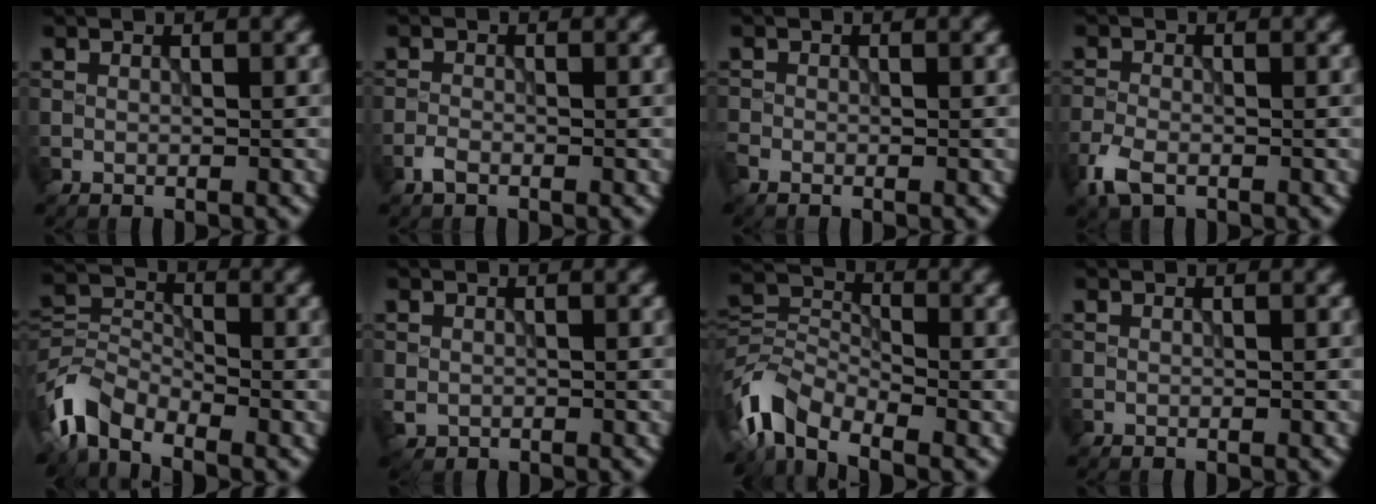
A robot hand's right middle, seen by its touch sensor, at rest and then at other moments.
{"total": 1.1, "force": [-0.8, 0.4, 0.6], "torque": [-0.014, 0.001, -0.020]}
{"total": 1.1, "force": [-0.9, 0.5, 0.4], "torque": [-0.010, -0.004, -0.023]}
{"total": 3.0, "force": [-1.9, 1.5, 1.8], "torque": [-0.047, -0.005, -0.048]}
{"total": 5.6, "force": [-4.0, 2.7, 2.9], "torque": [-0.057, -0.002, -0.097]}
{"total": 1.1, "force": [-0.2, 1.0, 0.5], "torque": [-0.010, -0.006, -0.004]}
{"total": 6.0, "force": [-3.8, 3.0, 3.5], "torque": [-0.066, 0.000, -0.094]}
{"total": 0.0}